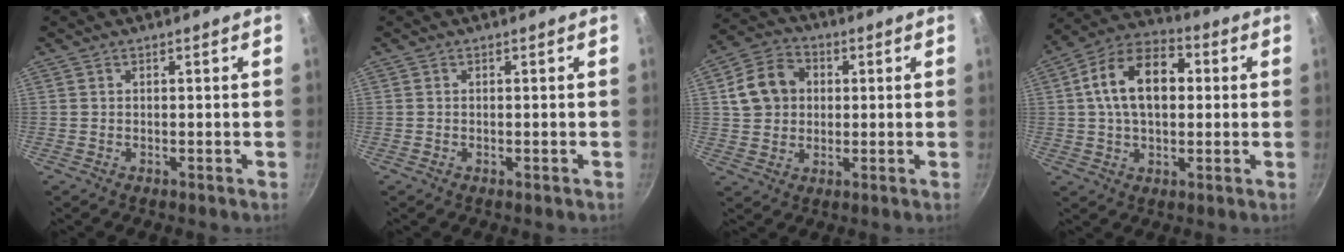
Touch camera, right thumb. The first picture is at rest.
{"total": 0.0}
{"total": 10.3, "force": [1.9, 8.6, 5.5], "torque": [-0.074, 0.014, 0.024]}
{"total": 14.9, "force": [2.2, 9.5, 11.3], "torque": [-0.160, 0.027, 0.020]}